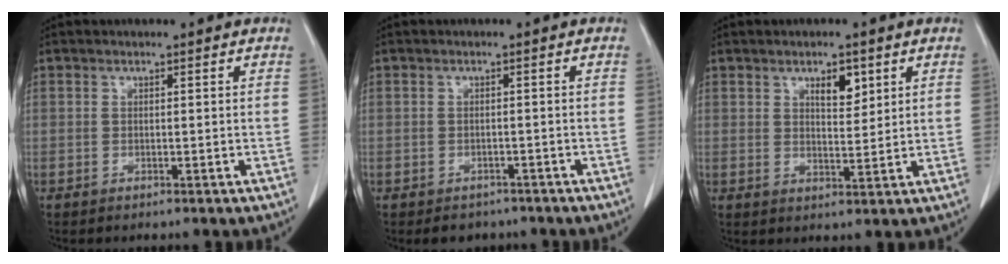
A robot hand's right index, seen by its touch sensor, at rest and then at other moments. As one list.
[{"total": 3.3, "force": [-2.7, 1.9, 0.4], "torque": [-0.005, 0.005, -0.035]}, {"total": 4.0, "force": [2.1, 1.6, 3.0], "torque": [-0.046, -0.003, 0.035]}]